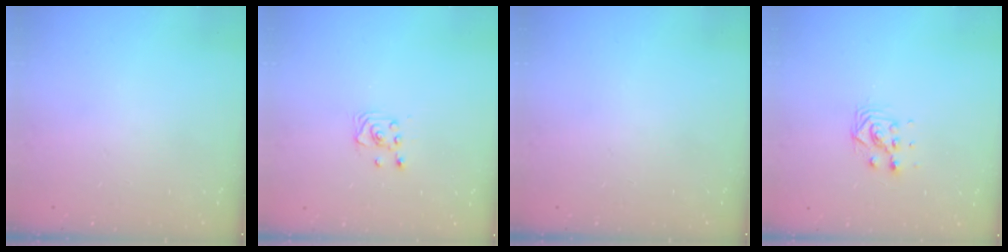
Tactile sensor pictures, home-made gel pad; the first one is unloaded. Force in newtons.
{"total": 2.6, "press": 2.6, "slide": 0.2}
{"total": 0.0}
{"total": 5.7, "press": 5.7, "slide": 0.2}